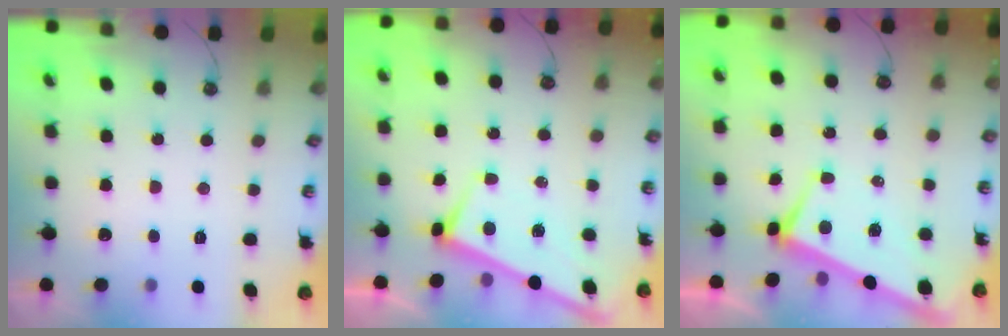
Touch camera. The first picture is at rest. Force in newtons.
{"total": 2.9, "press": 2.9, "slide": 0.1}
{"total": 2.2, "press": 1.9, "slide": 1.0}